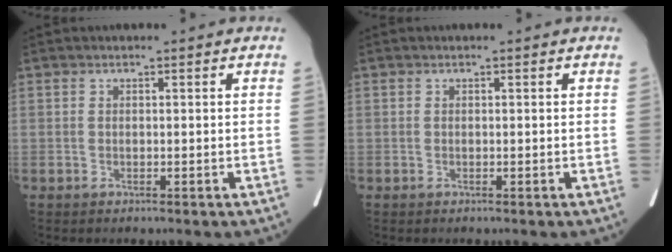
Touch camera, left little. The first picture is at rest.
{"total": 0.0}